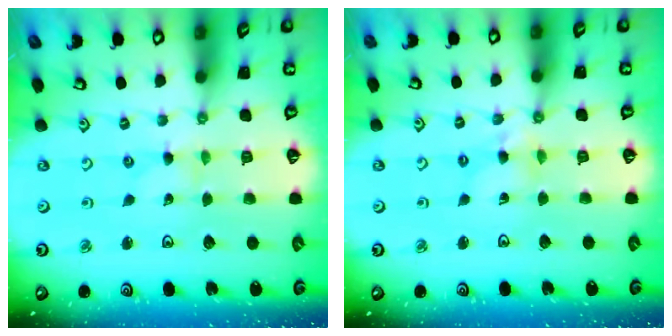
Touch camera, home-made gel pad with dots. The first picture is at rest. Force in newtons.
{"total": 4.0, "press": 4.0, "slide": 0.4}